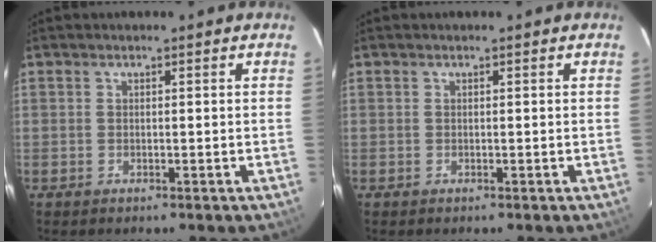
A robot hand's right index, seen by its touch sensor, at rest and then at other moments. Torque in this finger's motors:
{"motor_torque": [0.07, 0.07, 0.00, 0.00]}